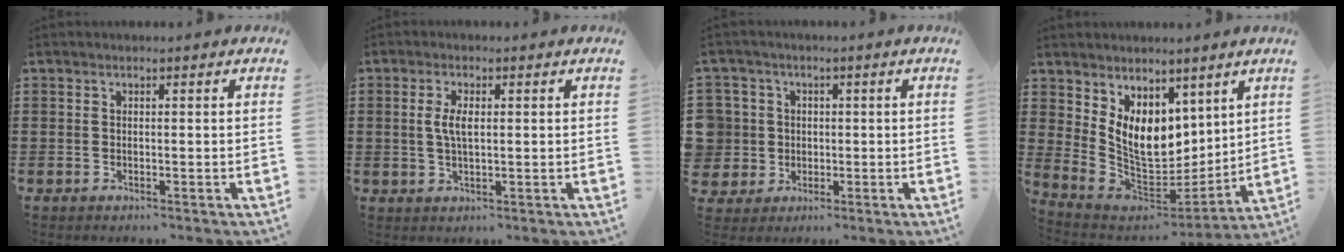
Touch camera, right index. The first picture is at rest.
{"total": 3.4, "force": [0.4, 1.3, 3.1], "torque": [-0.063, 0.005, 0.004]}
{"total": 5.6, "force": [0.0, 5.6, 0.8], "torque": [-0.062, 0.006, -0.005]}
{"total": 9.8, "force": [4.1, 6.9, 5.7], "torque": [-0.136, -0.022, 0.081]}